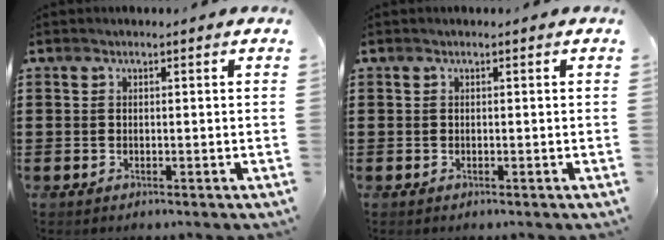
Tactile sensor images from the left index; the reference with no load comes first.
{"total": 0.0}